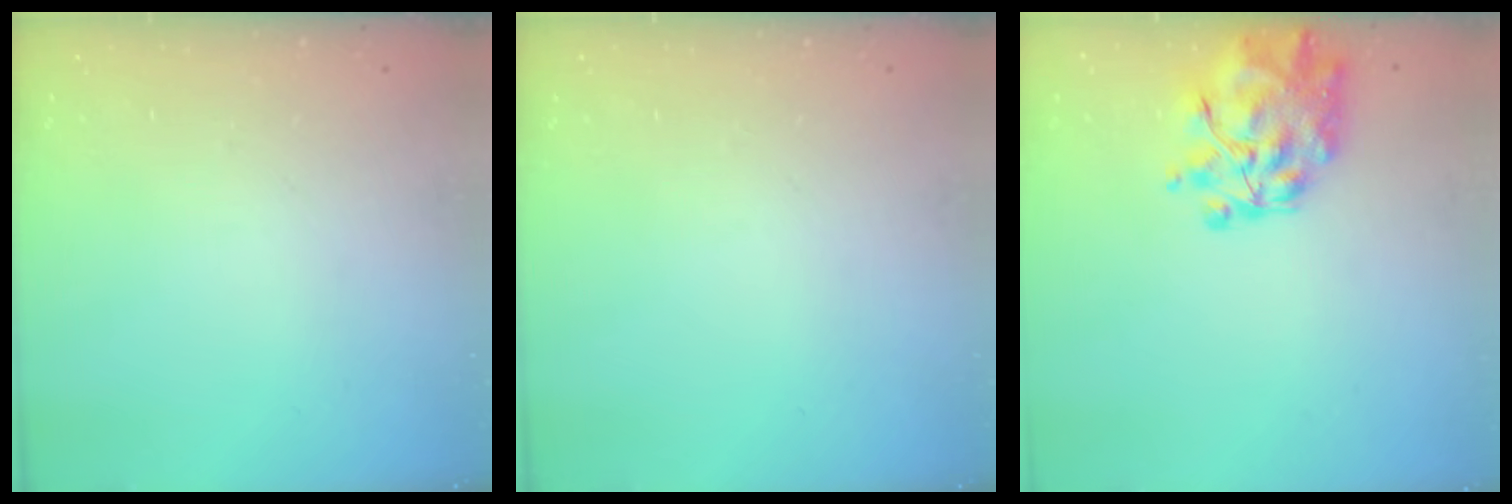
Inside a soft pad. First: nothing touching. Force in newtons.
{"total": 0.0}
{"total": 8.7, "press": 8.2, "slide": 3.0}